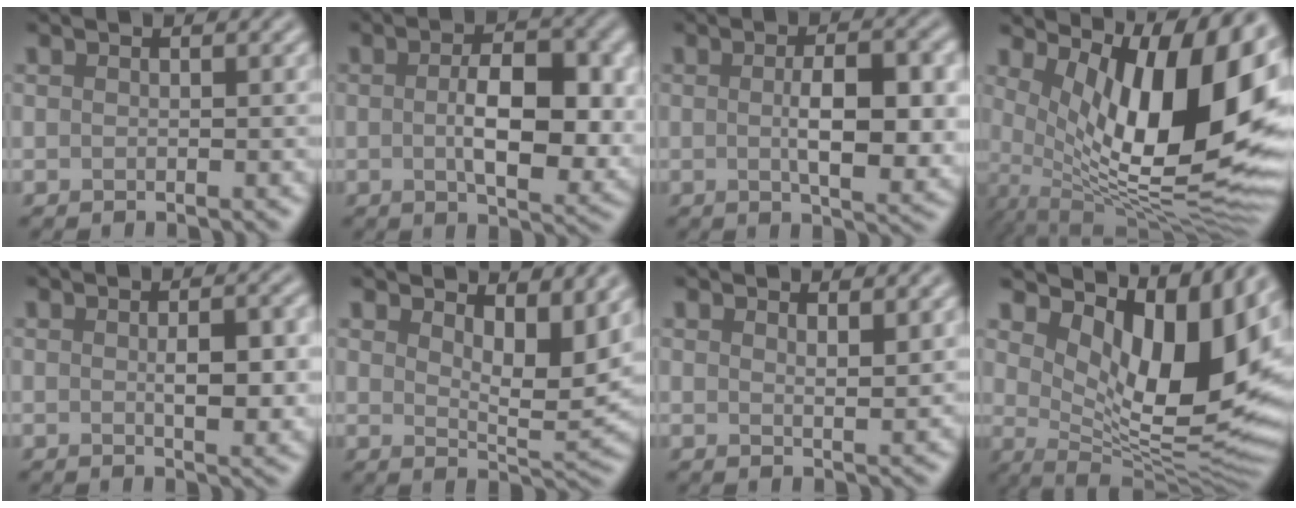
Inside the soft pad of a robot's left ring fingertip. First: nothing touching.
{"total": 7.8, "force": [0.0, 3.6, 6.9], "torque": [-0.106, -0.006, 0.001]}
{"total": 6.9, "force": [0.0, 2.4, 6.5], "torque": [-0.099, -0.005, 0.002]}
{"total": 14.5, "force": [3.8, 5.2, 13.0], "torque": [-0.178, -0.016, 0.066]}
{"total": 3.9, "force": [0.0, 1.5, 3.6], "torque": [-0.057, -0.003, 0.003]}
{"total": 5.7, "force": [3.1, 2.1, 4.4], "torque": [-0.062, -0.010, 0.049]}
{"total": 1.7, "force": [1.4, 0.3, 0.9], "torque": [-0.011, -0.002, 0.022]}
{"total": 12.6, "force": [4.6, 5.3, 10.5], "torque": [-0.155, -0.008, 0.085]}